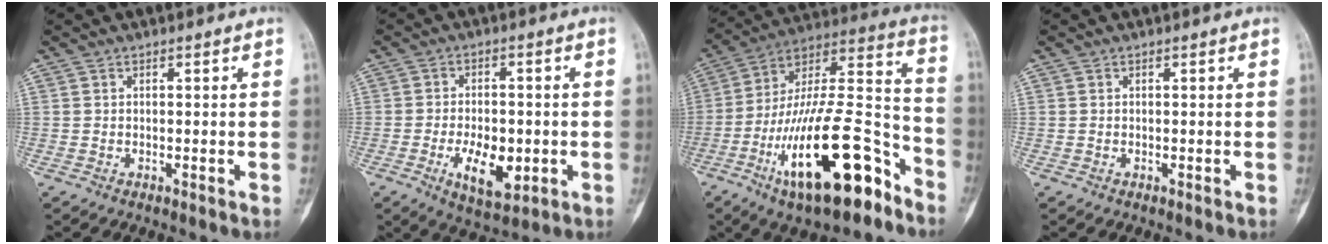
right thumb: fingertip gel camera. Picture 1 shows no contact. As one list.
[{"total": 9.1, "force": [-2.5, 4.8, 7.2], "torque": [-0.100, -0.003, -0.034]}, {"total": 26.9, "force": [-13.6, 9.4, 21.2], "torque": [-0.354, 0.077, -0.225]}, {"total": 0.0}]